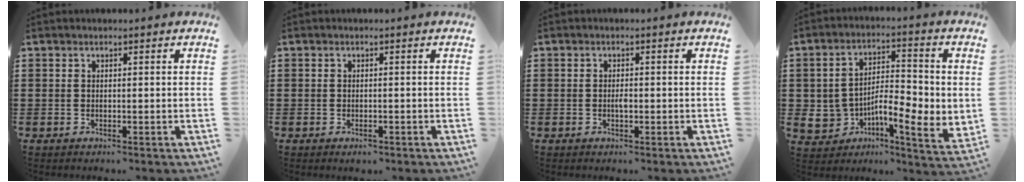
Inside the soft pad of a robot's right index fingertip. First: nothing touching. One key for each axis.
{"total": 0.7, "fx": -0.4, "fy": 0.3, "fz": 0.5, "tx": -0.012, "ty": -0.005, "tz": -0.007}
{"total": 1.4, "fx": -0.3, "fy": 0.4, "fz": 1.3, "tx": -0.025, "ty": -0.001, "tz": -0.006}
{"total": 7.6, "fx": -1.0, "fy": 4.9, "fz": 5.7, "tx": -0.106, "ty": -0.017, "tz": -0.018}